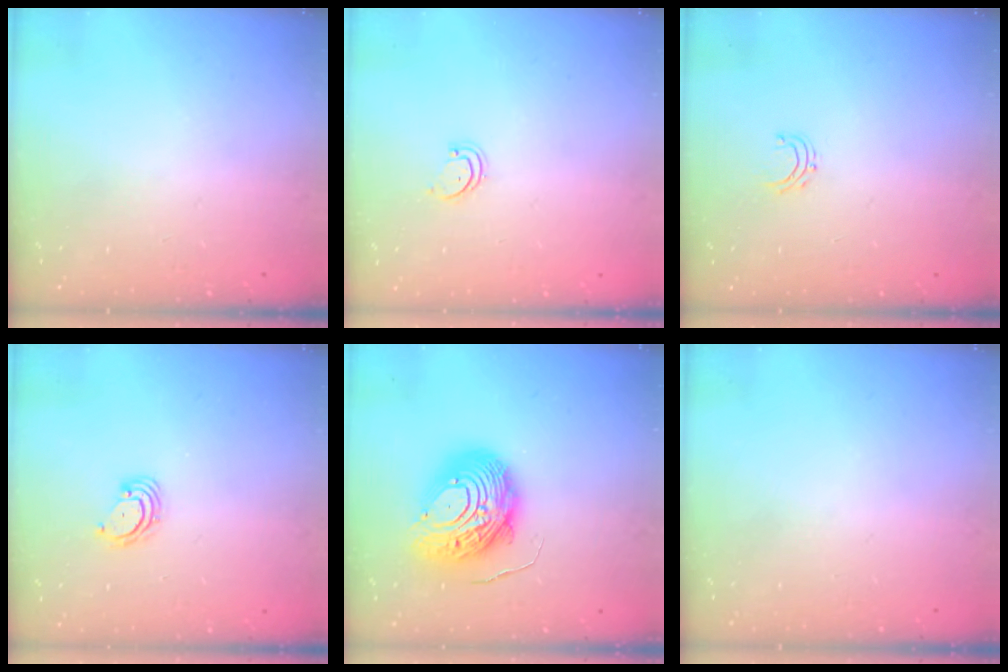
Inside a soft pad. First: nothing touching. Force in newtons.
{"total": 1.9, "press": 1.9, "slide": 0.2}
{"total": 3.7, "press": 3.7, "slide": 0.3}
{"total": 4.5, "press": 4.4, "slide": 0.5}
{"total": 13.9, "press": 13.9, "slide": 1.4}
{"total": 0.0}